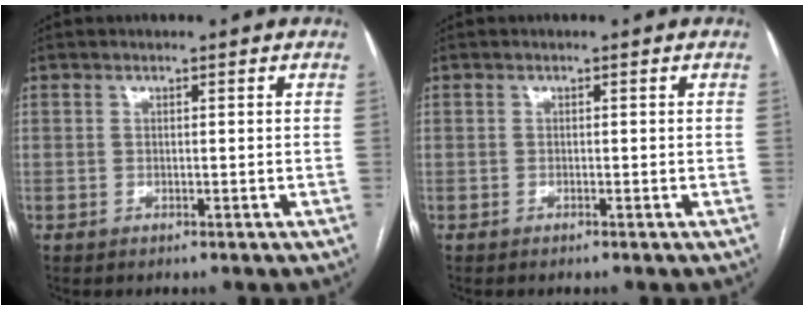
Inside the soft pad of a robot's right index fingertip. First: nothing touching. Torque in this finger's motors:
{"motor_torque": [-0.05, -0.02, 0.04, 0.01]}